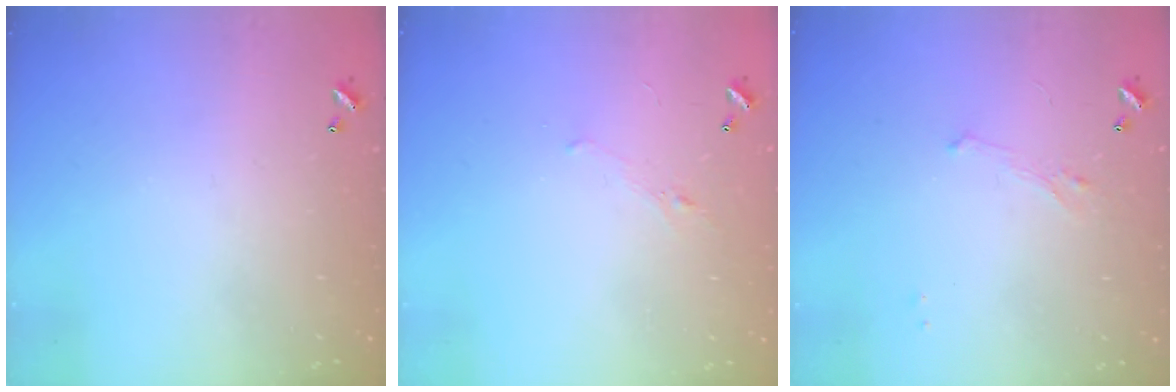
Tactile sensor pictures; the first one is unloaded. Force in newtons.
{"total": 0.7, "press": 0.2, "slide": 0.6}
{"total": 1.4, "press": 1.3, "slide": 0.6}